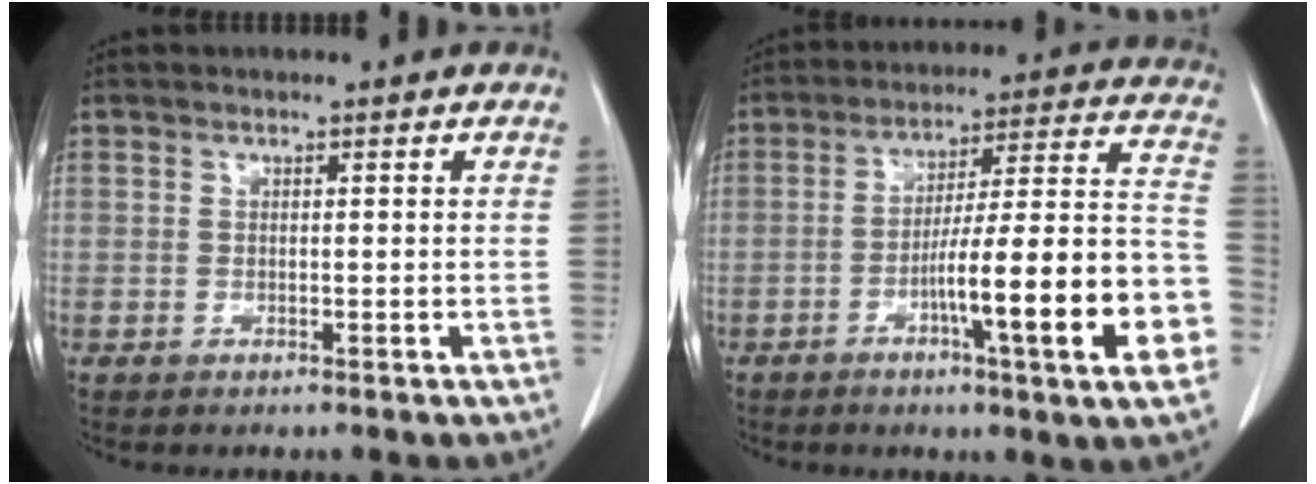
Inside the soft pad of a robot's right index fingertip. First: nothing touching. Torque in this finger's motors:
{"motor_torque": [2.14, 0.00, 1.05, 0.21]}